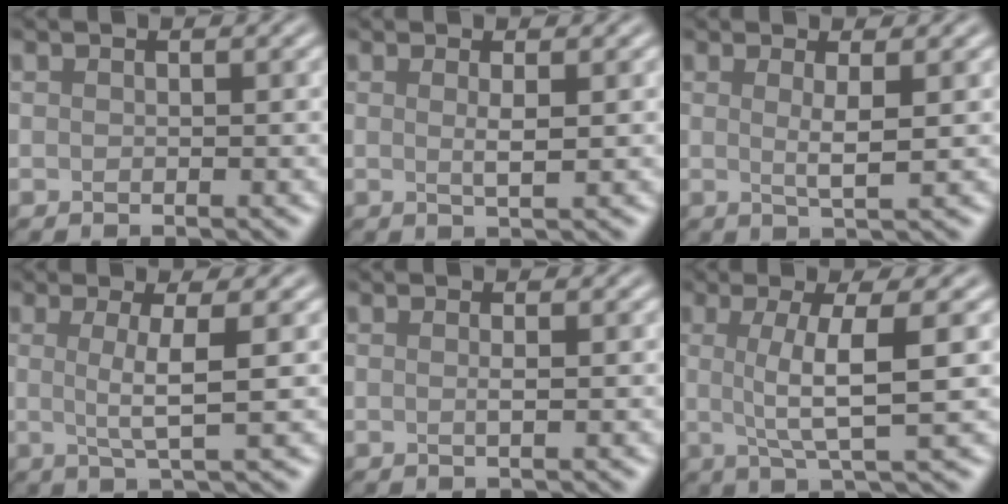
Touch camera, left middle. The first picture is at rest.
{"total": 0.9, "force": [-0.2, -0.3, 0.8], "torque": [-0.028, 0.004, 0.011]}
{"total": 1.4, "force": [-0.1, -0.3, 1.4], "torque": [-0.038, 0.000, 0.015]}
{"total": 2.8, "force": [-0.3, -0.1, 2.8], "torque": [-0.060, 0.005, 0.014]}
{"total": 0.6, "force": [-0.2, 0.0, 0.6], "torque": [-0.012, 0.004, -0.006]}
{"total": 4.9, "force": [-0.1, 0.4, 4.9], "torque": [-0.093, 0.013, 0.016]}